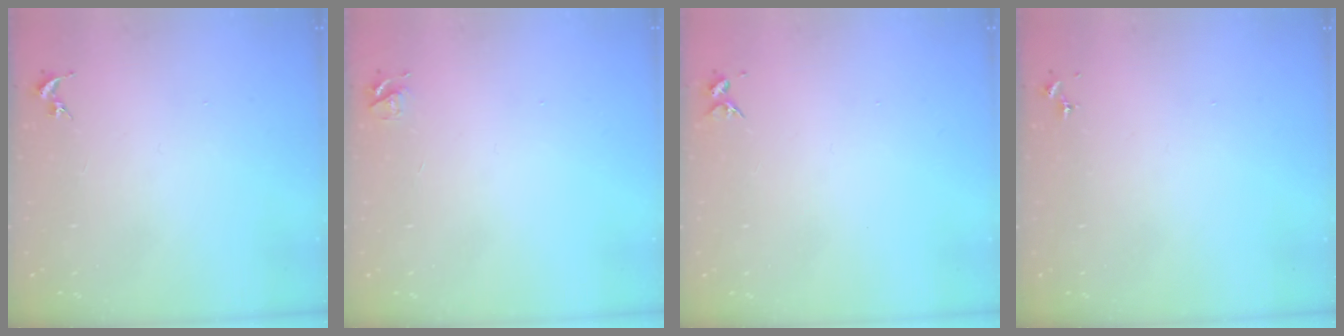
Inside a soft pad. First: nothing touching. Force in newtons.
{"total": 4.7, "press": 4.7, "slide": 0.6}
{"total": 3.7, "press": 3.6, "slide": 0.4}
{"total": 0.0}